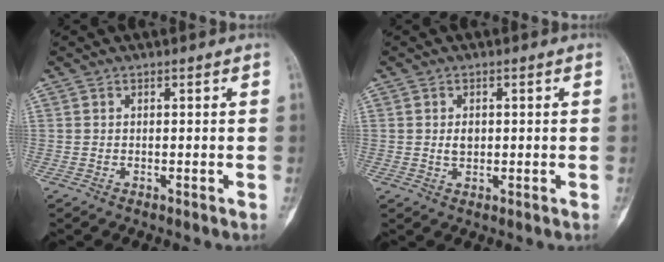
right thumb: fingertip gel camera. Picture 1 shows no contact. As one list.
[{"total": 2.1, "force": [0.2, 1.5, 1.5], "torque": [-0.021, -0.001, 0.006]}]